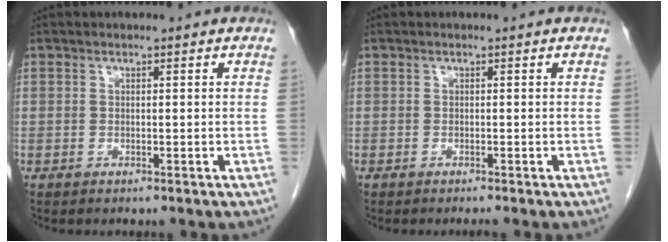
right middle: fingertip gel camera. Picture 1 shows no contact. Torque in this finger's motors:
{"motor_torque": [0.07, -0.05, -0.01, 0.00]}